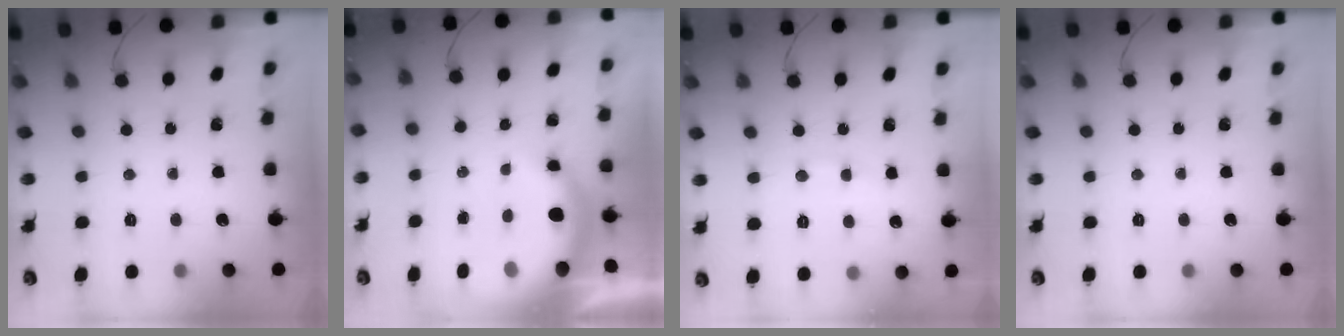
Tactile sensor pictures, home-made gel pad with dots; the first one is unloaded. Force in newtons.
{"total": 8.2, "press": 8.1, "slide": 1.4}
{"total": 7.3, "press": 7.1, "slide": 1.5}
{"total": 0.0}